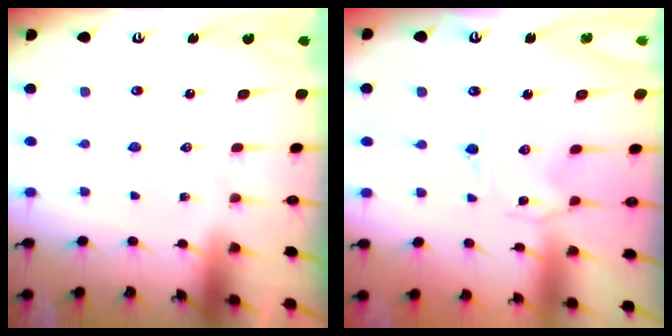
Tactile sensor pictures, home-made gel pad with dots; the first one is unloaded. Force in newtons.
{"total": 0.0}